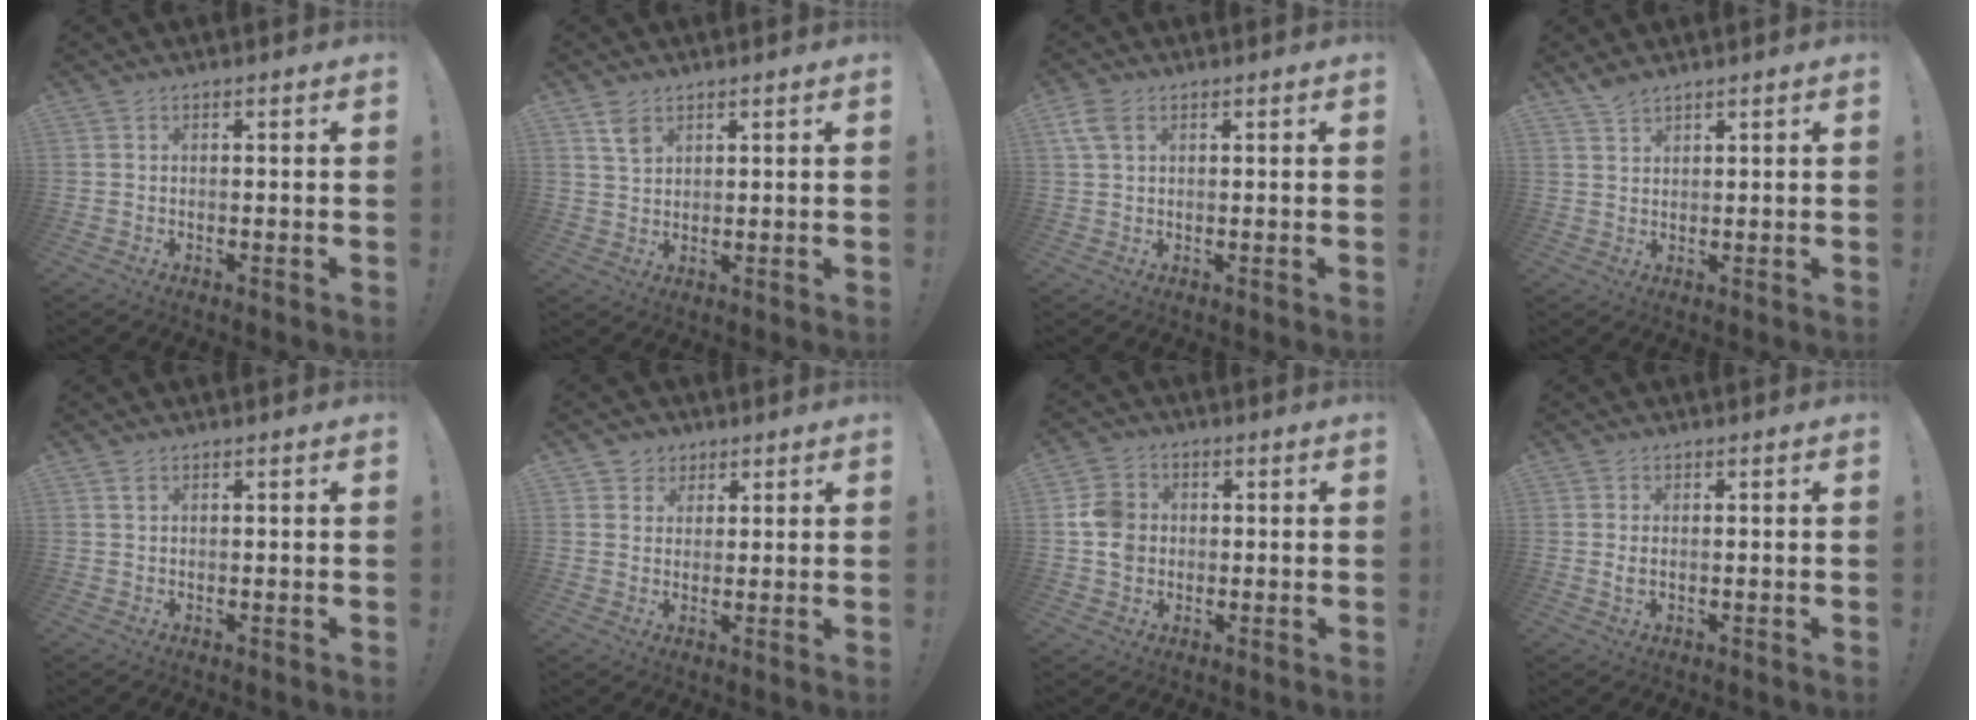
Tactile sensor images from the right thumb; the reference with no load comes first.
{"total": 4.0, "force": [2.5, 2.3, 2.2], "torque": [-0.028, -0.015, 0.044]}
{"total": 4.9, "force": [2.1, 2.9, 3.4], "torque": [-0.065, 0.003, 0.042]}
{"total": 2.9, "force": [2.5, 0.9, 1.2], "torque": [-0.023, -0.014, 0.046]}
{"total": 0.8, "force": [0.5, 0.3, 0.5], "torque": [-0.005, -0.002, 0.008]}
{"total": 4.2, "force": [1.8, 3.8, 0.3], "torque": [0.002, -0.010, 0.032]}
{"total": 8.1, "force": [0.4, 7.2, 3.6], "torque": [-0.055, 0.014, 0.013]}
{"total": 1.6, "force": [0.1, 0.7, 1.5], "torque": [-0.023, 0.000, 0.001]}